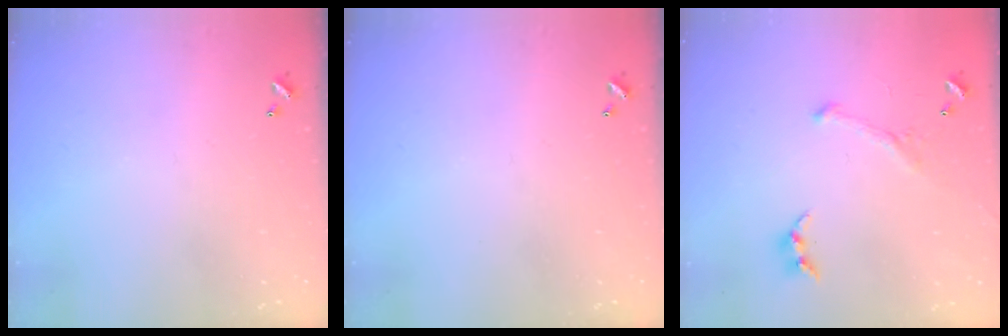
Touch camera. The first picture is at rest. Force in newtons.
{"total": 0.0}
{"total": 2.8, "press": 2.6, "slide": 1.0}